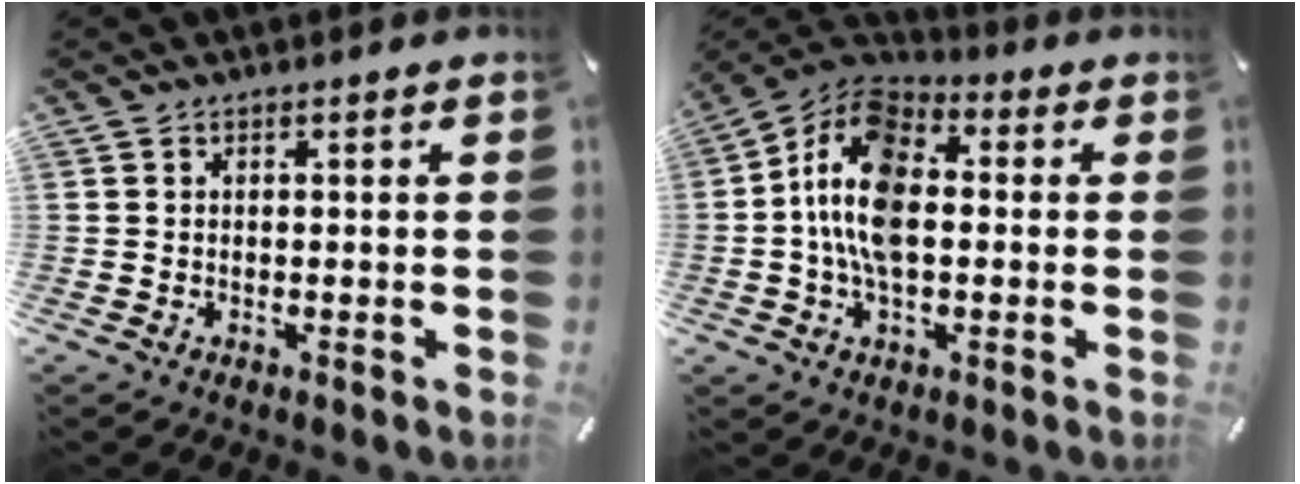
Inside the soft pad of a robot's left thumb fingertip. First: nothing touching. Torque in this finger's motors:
{"motor_torque": [2.01, 3.00, 0.49, -0.10, 0.28]}